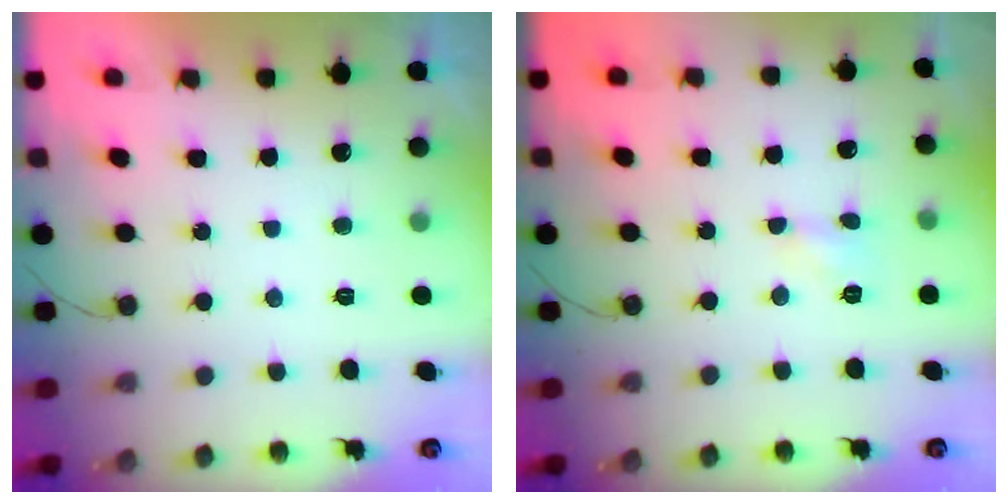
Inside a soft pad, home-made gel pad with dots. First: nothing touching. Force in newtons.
{"total": 3.5, "press": 3.5, "slide": 0.5}